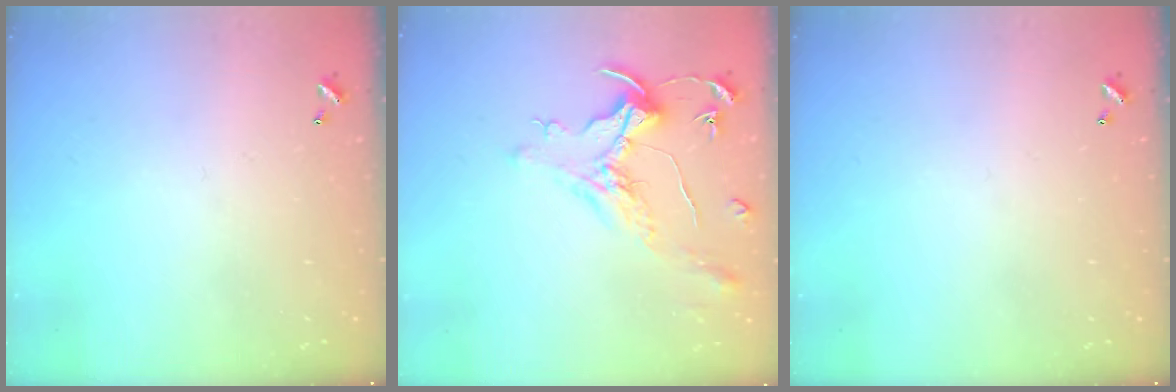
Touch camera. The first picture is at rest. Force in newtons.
{"total": 1.5, "press": 1.3, "slide": 0.7}
{"total": 0.0}